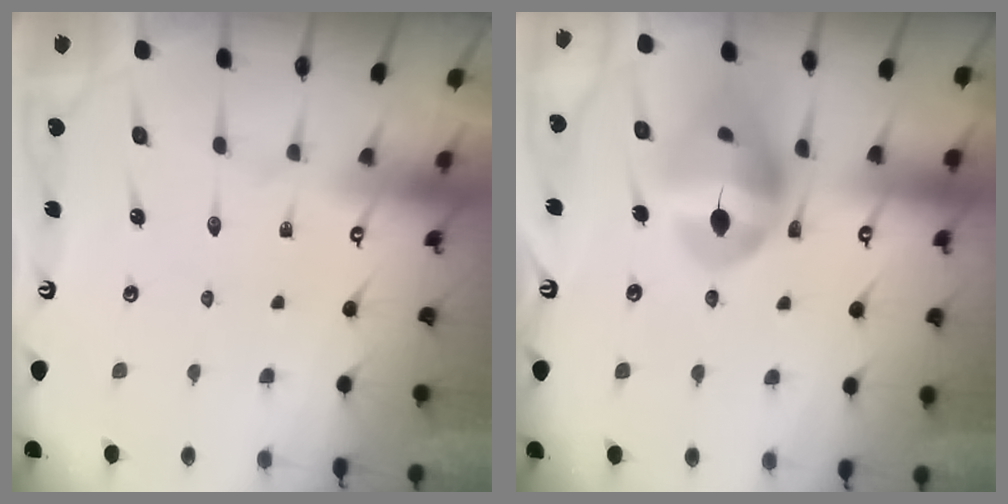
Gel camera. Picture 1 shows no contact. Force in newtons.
{"total": 16.4, "press": 16.2, "slide": 2.3}